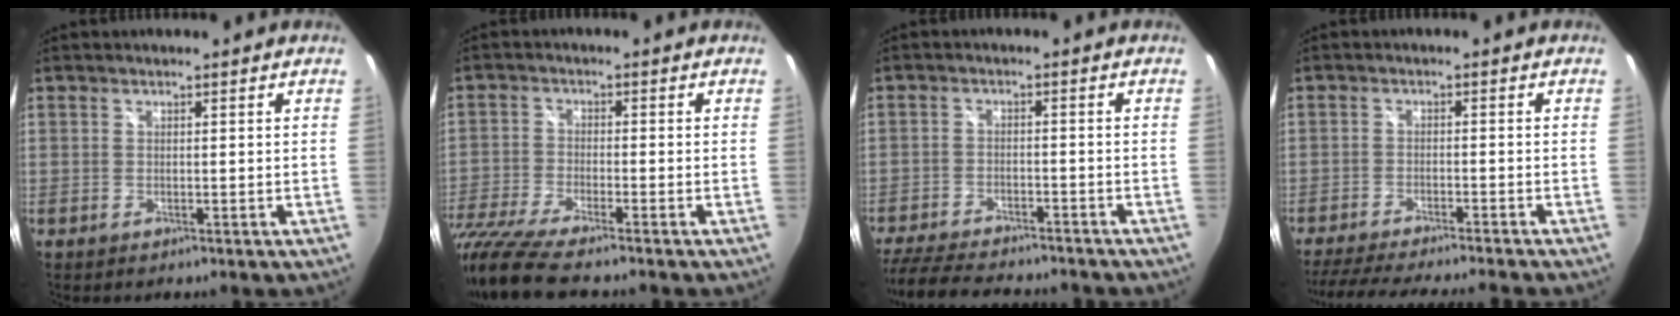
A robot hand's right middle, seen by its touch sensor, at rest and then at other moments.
{"total": 12.6, "force": [-10.5, 1.2, 6.8], "torque": [-0.163, -0.042, -0.200]}
{"total": 15.8, "force": [-13.7, 4.0, 7.0], "torque": [-0.156, -0.023, -0.213]}
{"total": 13.0, "force": [-11.7, 0.1, 5.8], "torque": [-0.129, -0.018, -0.186]}